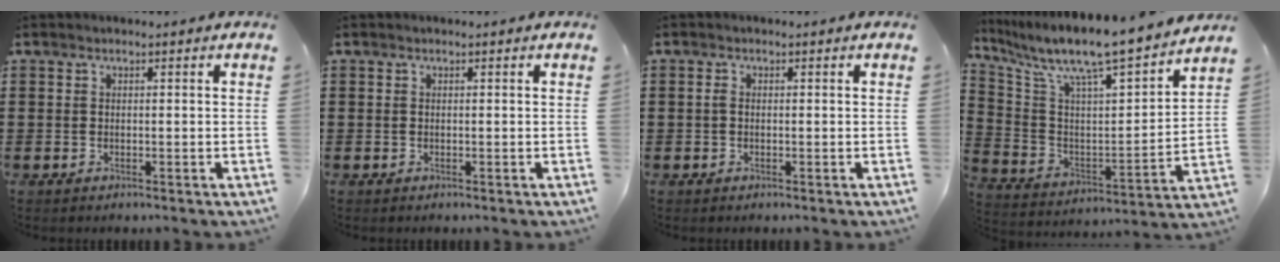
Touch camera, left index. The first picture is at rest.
{"total": 0.0}
{"total": 0.8, "force": [-0.2, 0.4, 0.7], "torque": [-0.015, -0.001, -0.003]}
{"total": 8.5, "force": [7.5, 0.2, 3.9], "torque": [-0.105, -0.073, 0.116]}